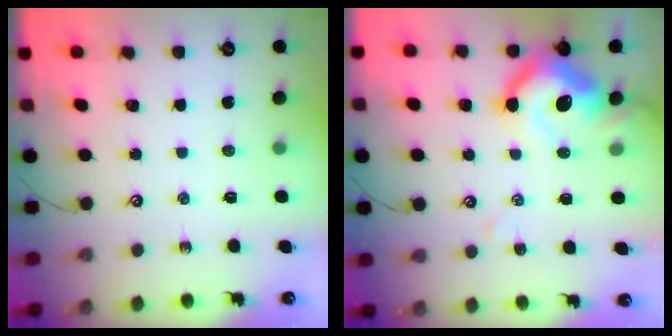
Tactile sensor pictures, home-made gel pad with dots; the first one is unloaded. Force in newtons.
{"total": 12.3, "press": 12.2, "slide": 1.6}